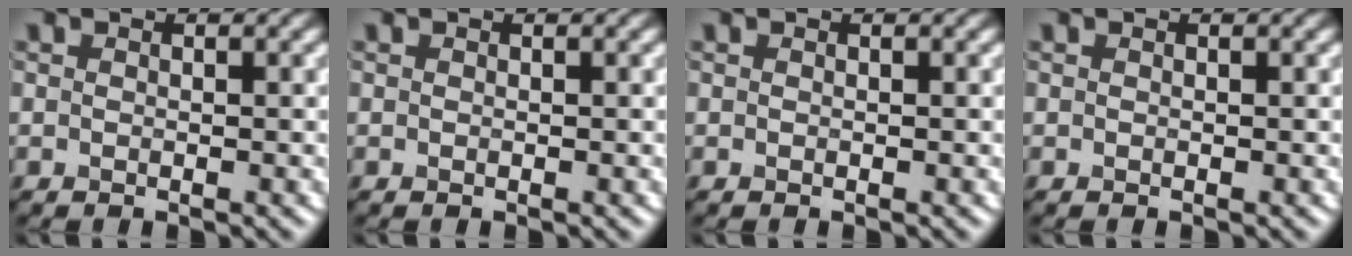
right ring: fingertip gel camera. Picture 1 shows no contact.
{"total": 0.0}
{"total": 0.0}
{"total": 0.0}